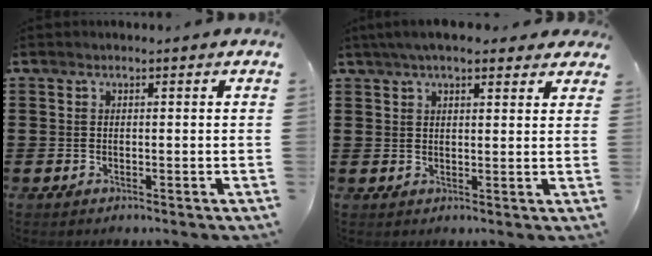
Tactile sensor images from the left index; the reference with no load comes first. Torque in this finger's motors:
{"motor_torque": [2.14, 0.00, 1.05, 0.21]}